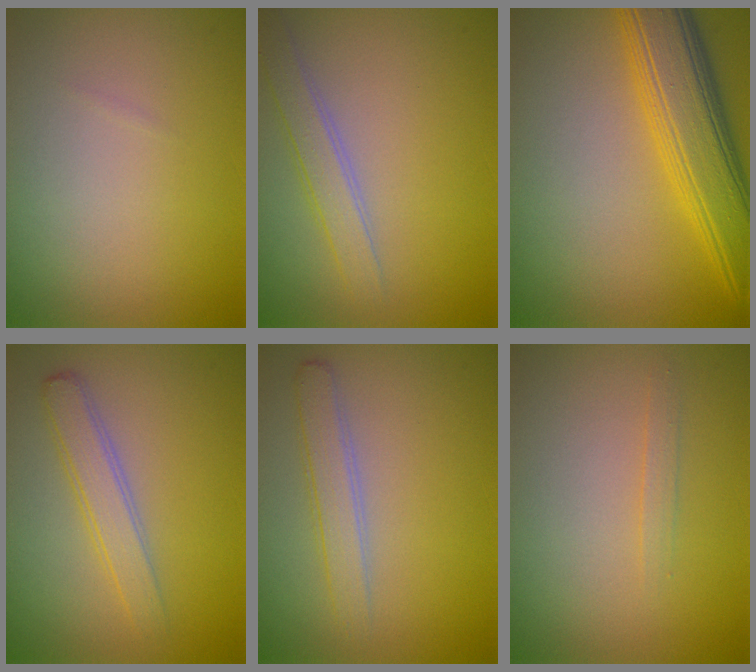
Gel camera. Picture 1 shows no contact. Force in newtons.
{"total": 2.4, "press": 2.4, "slide": 0.1}
{"total": 7.9, "press": 7.9, "slide": 0.3}
{"total": 2.5, "press": 2.5, "slide": 0.1}
{"total": 2.2, "press": 2.2, "slide": 0.1}
{"total": 0.8, "press": 0.8, "slide": 0.0}